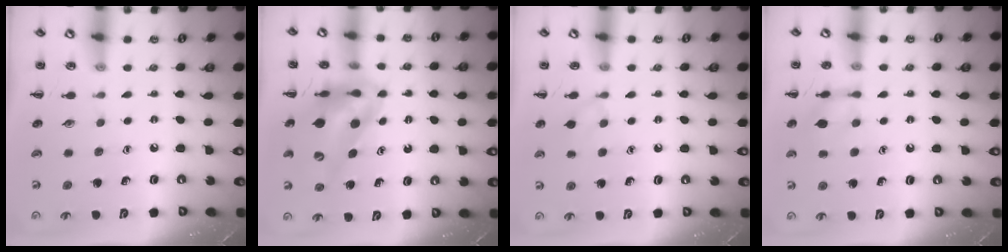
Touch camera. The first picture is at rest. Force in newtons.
{"total": 12.7, "press": 12.1, "slide": 3.8}
{"total": 5.8, "press": 5.5, "slide": 2.0}
{"total": 8.6, "press": 8.6, "slide": 0.4}